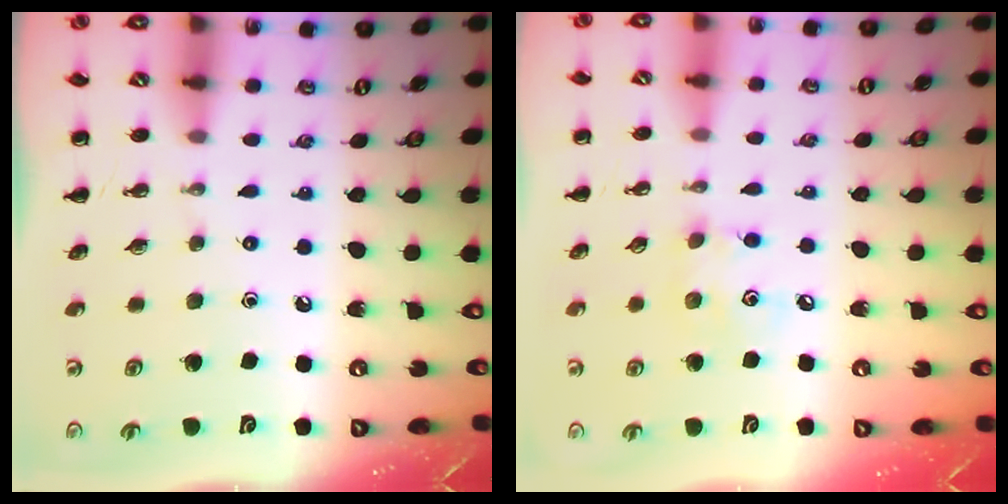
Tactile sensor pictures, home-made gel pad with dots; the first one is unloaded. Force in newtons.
{"total": 4.8, "press": 4.7, "slide": 0.7}